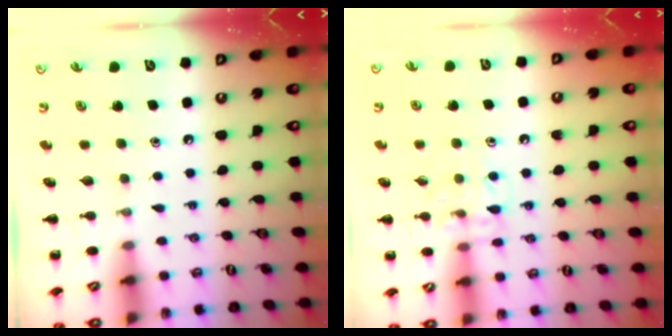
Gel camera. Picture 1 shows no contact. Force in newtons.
{"total": 8.0, "press": 7.9, "slide": 0.9}